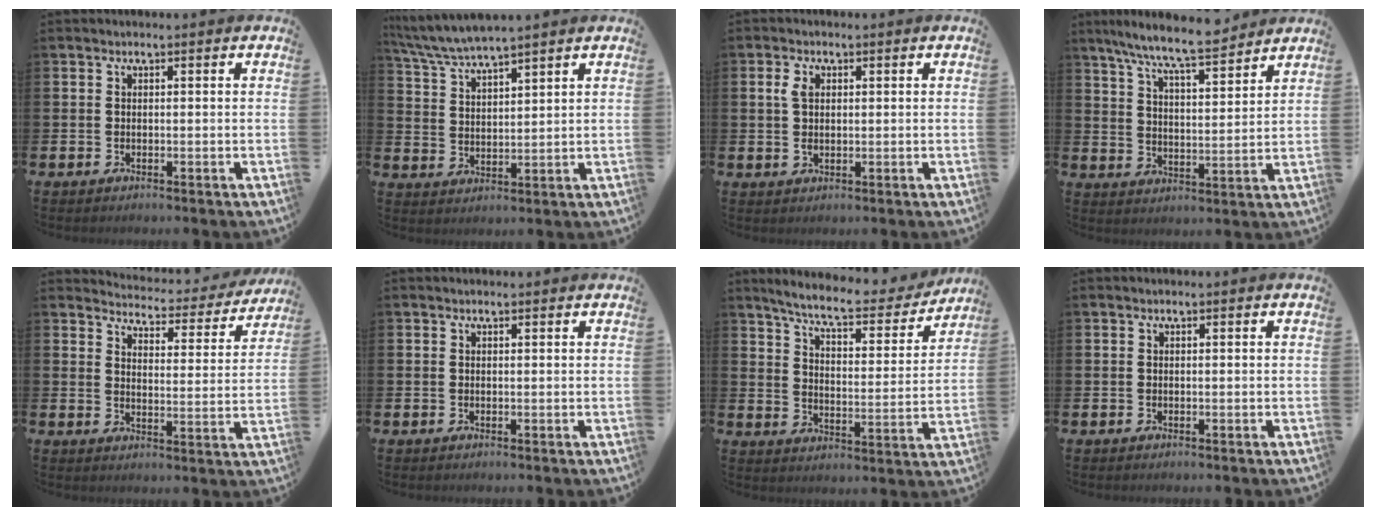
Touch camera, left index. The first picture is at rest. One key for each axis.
{"total": 5.0, "fx": 4.9, "fy": -0.1, "fz": 1.1, "tx": -0.046, "ty": -0.023, "tz": 0.087}
{"total": 2.8, "fx": 1.1, "fy": 1.7, "fz": 1.9, "tx": -0.027, "ty": 0.004, "tz": 0.016}
{"total": 8.6, "fx": 8.0, "fy": 0.4, "fz": 3.2, "tx": -0.094, "ty": -0.040, "tz": 0.144}
{"total": 4.2, "fx": 4.1, "fy": 0.6, "fz": 0.4, "tx": -0.026, "ty": -0.037, "tz": 0.064}
{"total": 0.0}
{"total": 8.0, "fx": 7.3, "fy": 1.3, "fz": 3.2, "tx": -0.081, "ty": -0.049, "tz": 0.120}
{"total": 0.0}